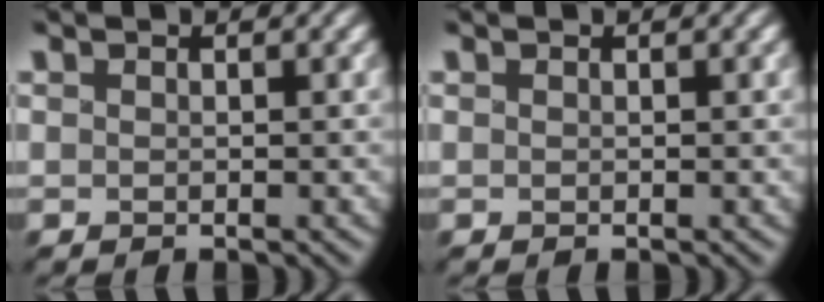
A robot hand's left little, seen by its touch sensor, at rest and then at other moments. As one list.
[{"total": 0.0}]